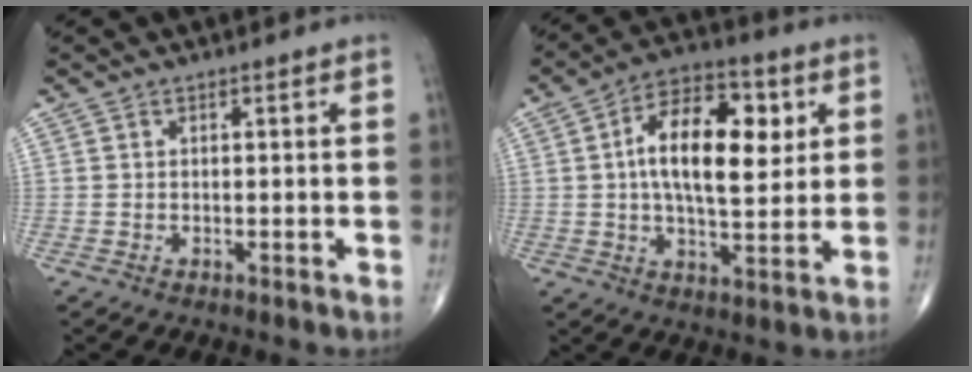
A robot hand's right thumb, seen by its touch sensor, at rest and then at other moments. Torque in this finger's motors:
{"motor_torque": [-0.51, 1.11, 1.00, -0.07, 0.36]}